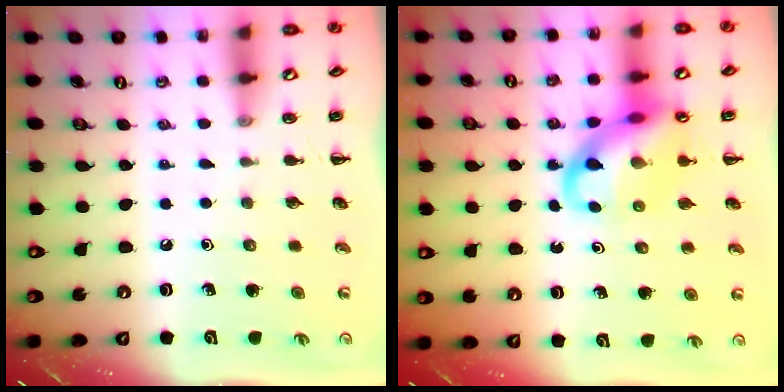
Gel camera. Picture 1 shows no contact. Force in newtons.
{"total": 14.7, "press": 14.4, "slide": 2.9}